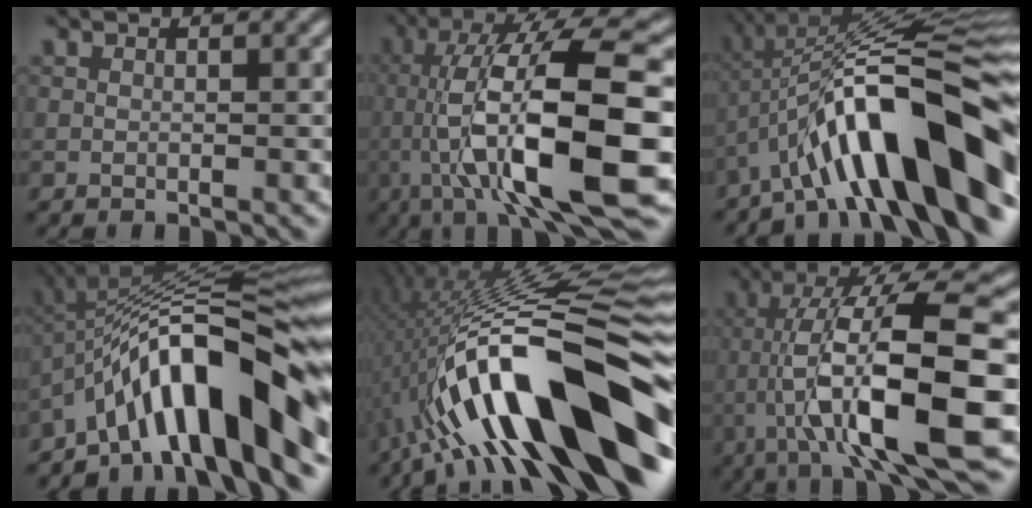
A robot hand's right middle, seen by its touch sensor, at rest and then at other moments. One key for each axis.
{"total": 13.7, "fx": -2.4, "fy": 2.8, "fz": 13.1, "tx": -0.234, "ty": 0.024, "tz": -0.020}
{"total": 12.9, "fx": -5.6, "fy": 2.8, "fz": 11.2, "tx": -0.183, "ty": 0.035, "tz": -0.072}
{"total": 12.3, "fx": -5.6, "fy": 2.7, "fz": 10.6, "tx": -0.171, "ty": 0.032, "tz": -0.077}
{"total": 16.5, "fx": -5.9, "fy": 4.9, "fz": 14.6, "tx": -0.239, "ty": 0.042, "tz": -0.086}
{"total": 13.0, "fx": -3.3, "fy": 2.1, "fz": 12.4, "tx": -0.229, "ty": 0.028, "tz": -0.033}